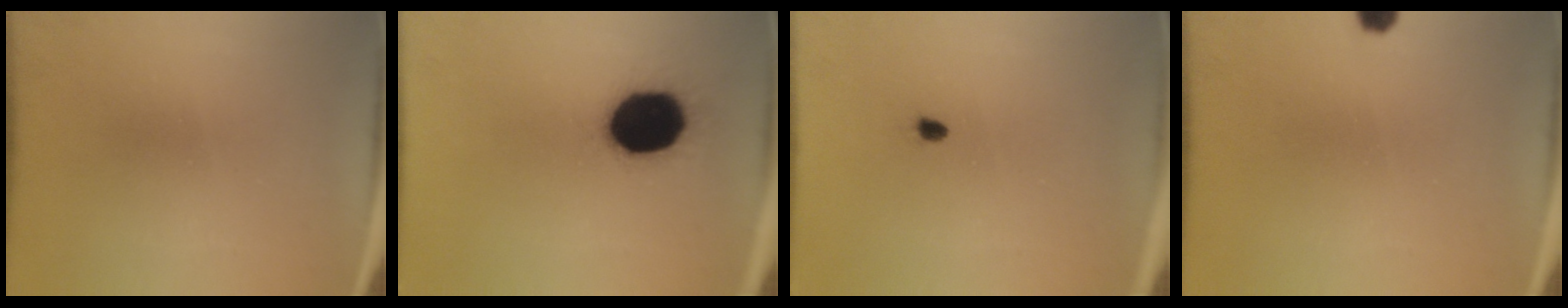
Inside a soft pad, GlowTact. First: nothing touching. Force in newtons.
{"total": 19.6}
{"total": 1.0}
{"total": 2.6}